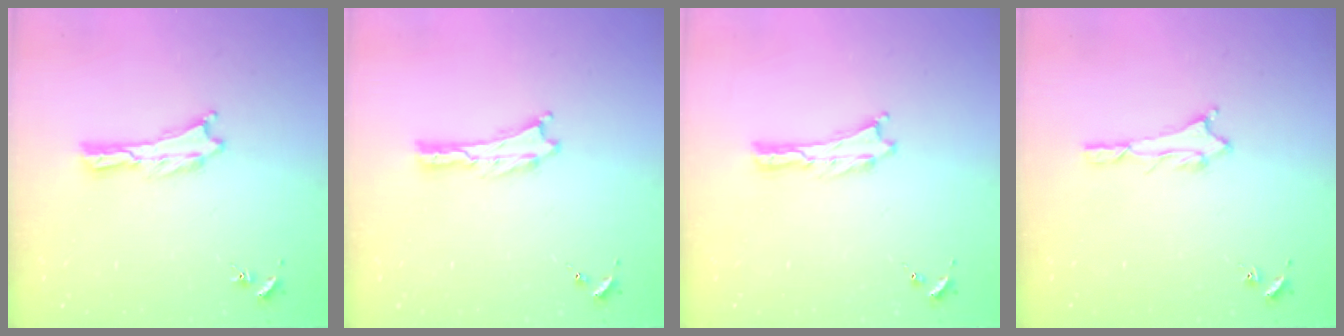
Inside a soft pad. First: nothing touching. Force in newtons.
{"total": 0.0}
{"total": 0.0}
{"total": 1.5, "press": 1.5, "slide": 0.1}